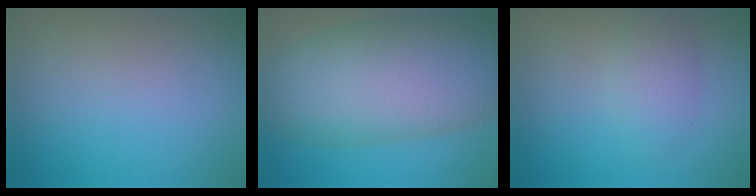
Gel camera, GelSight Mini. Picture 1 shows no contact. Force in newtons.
{"total": 12.2, "press": 12.2, "slide": 0.4}
{"total": 2.4, "press": 2.4, "slide": 0.0}